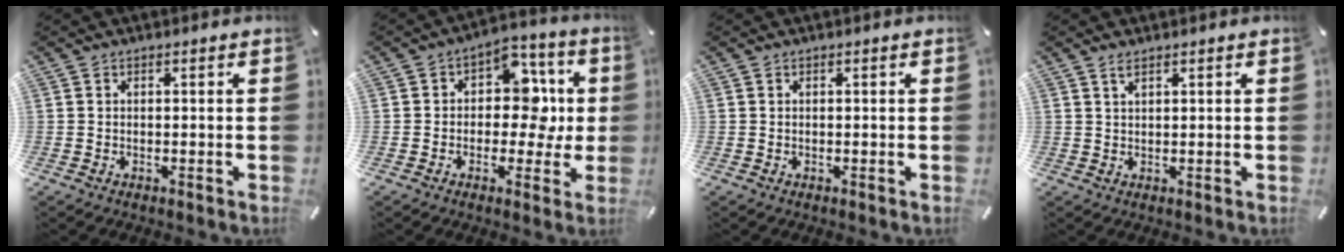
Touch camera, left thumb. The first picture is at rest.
{"total": 11.5, "force": [0.0, 8.7, 7.5], "torque": [-0.089, -0.001, 0.001]}
{"total": 0.0}
{"total": 1.8, "force": [1.4, 0.4, 1.1], "torque": [-0.023, -0.001, 0.025]}